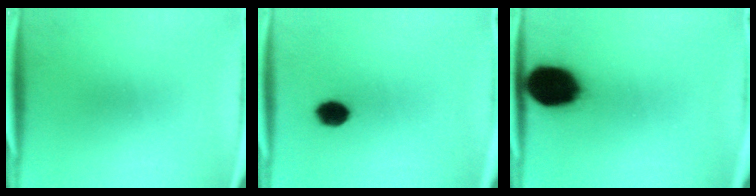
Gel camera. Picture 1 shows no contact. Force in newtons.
{"total": 5.4}
{"total": 17.5}